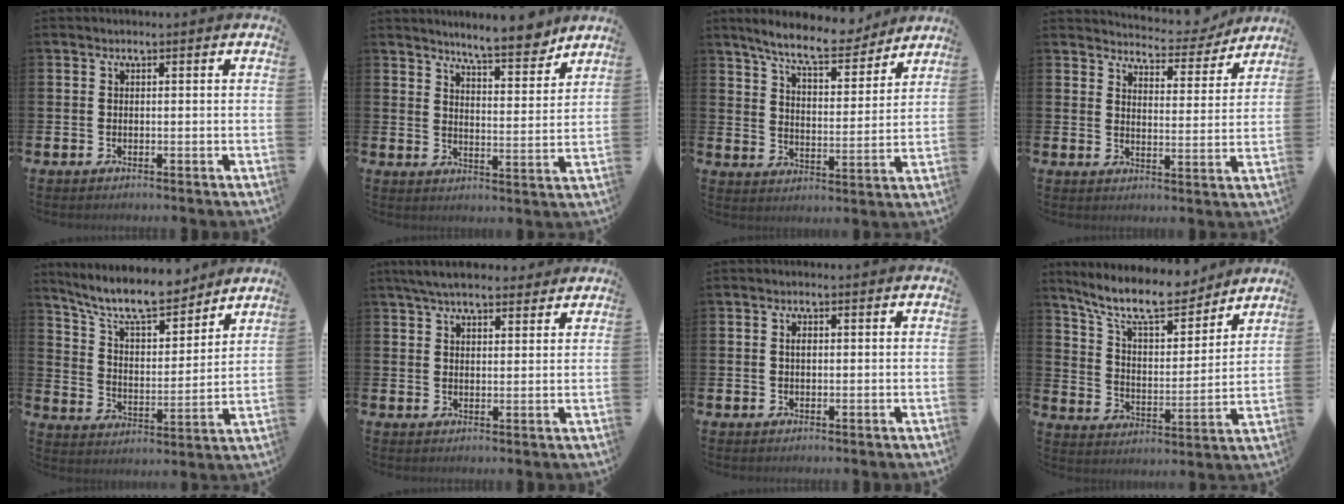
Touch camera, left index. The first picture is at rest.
{"total": 7.6, "force": [7.2, 0.7, 2.4], "torque": [-0.049, -0.043, 0.125]}
{"total": 9.2, "force": [8.4, 1.6, 3.3], "torque": [-0.083, -0.046, 0.149]}
{"total": 5.3, "force": [5.2, 0.9, 0.4], "torque": [-0.019, -0.040, 0.088]}
{"total": 9.9, "force": [8.9, 2.3, 3.7], "torque": [-0.098, -0.056, 0.156]}
{"total": 5.5, "force": [5.0, 1.4, 1.7], "torque": [-0.046, -0.010, 0.094]}
{"total": 1.0, "force": [0.3, 0.6, 0.8], "torque": [-0.007, 0.002, 0.002]}
{"total": 11.6, "force": [10.2, 2.9, 4.8], "torque": [-0.122, -0.060, 0.180]}